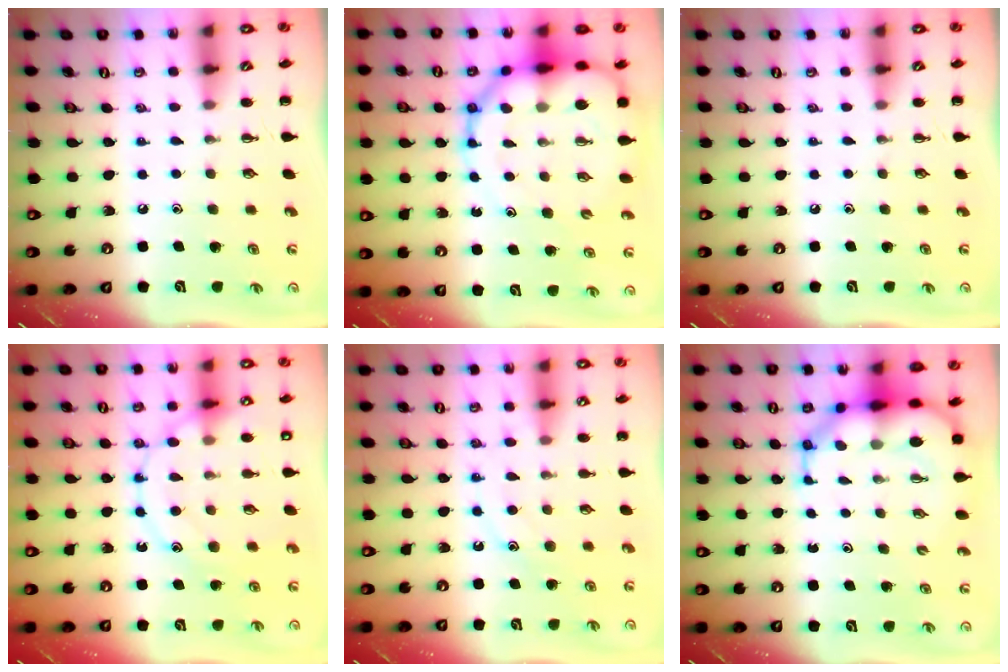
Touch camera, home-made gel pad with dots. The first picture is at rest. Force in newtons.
{"total": 16.9, "press": 16.4, "slide": 4.1}
{"total": 0.0}
{"total": 15.9, "press": 15.9, "slide": 1.2}
{"total": 11.9, "press": 11.9, "slide": 0.8}
{"total": 10.8, "press": 10.3, "slide": 2.9}